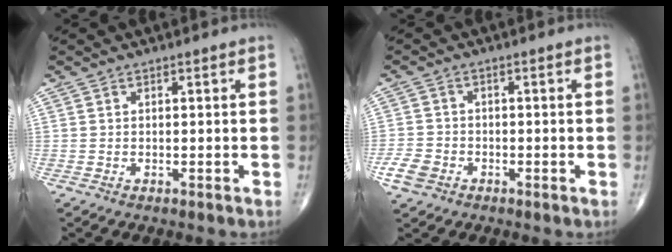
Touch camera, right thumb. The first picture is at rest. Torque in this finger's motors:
{"motor_torque": [0.52, 0.41, 0.10, -0.50, 0.11]}